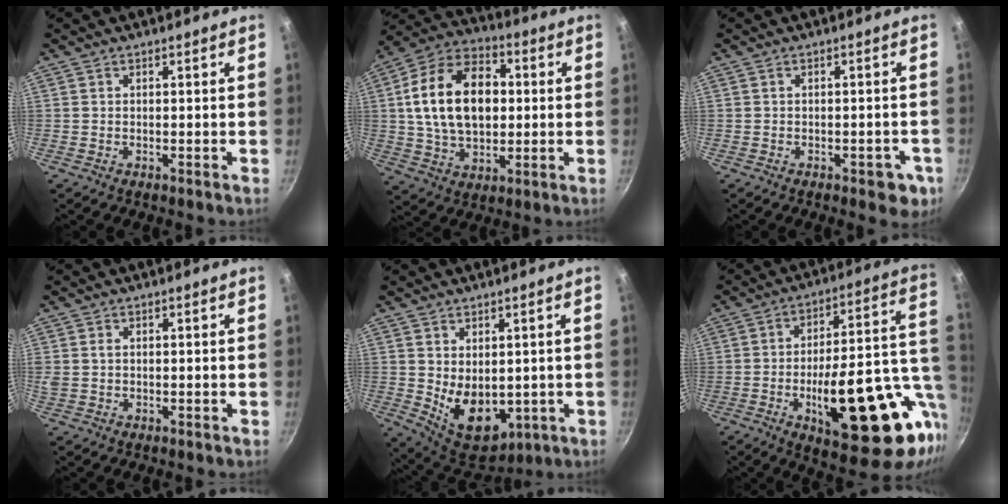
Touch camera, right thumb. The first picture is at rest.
{"total": 19.3, "force": [2.0, 12.8, 14.3], "torque": [-0.219, 0.020, 0.026]}
{"total": 5.1, "force": [-2.0, 2.7, 3.9], "torque": [-0.022, 0.017, -0.015]}
{"total": 1.7, "force": [0.2, 1.3, 1.1], "torque": [-0.019, 0.002, 0.005]}
{"total": 11.2, "force": [-0.1, 7.5, 8.3], "torque": [-0.102, -0.028, 0.026]}
{"total": 26.3, "force": [-6.0, 9.9, 23.6], "torque": [-0.302, 0.015, -0.073]}